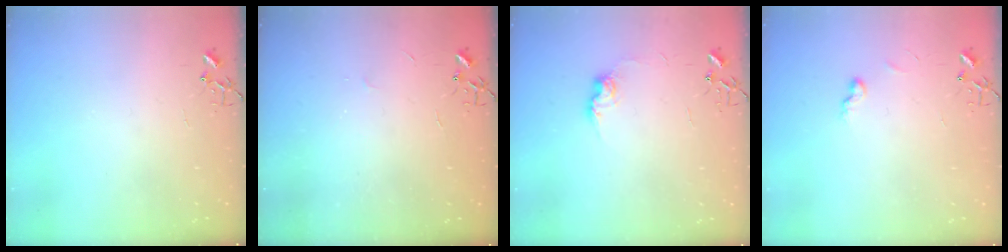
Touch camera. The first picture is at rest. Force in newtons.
{"total": 2.1, "press": 2.1, "slide": 0.4}
{"total": 8.4, "press": 8.4, "slide": 0.1}
{"total": 5.3, "press": 5.2, "slide": 0.7}